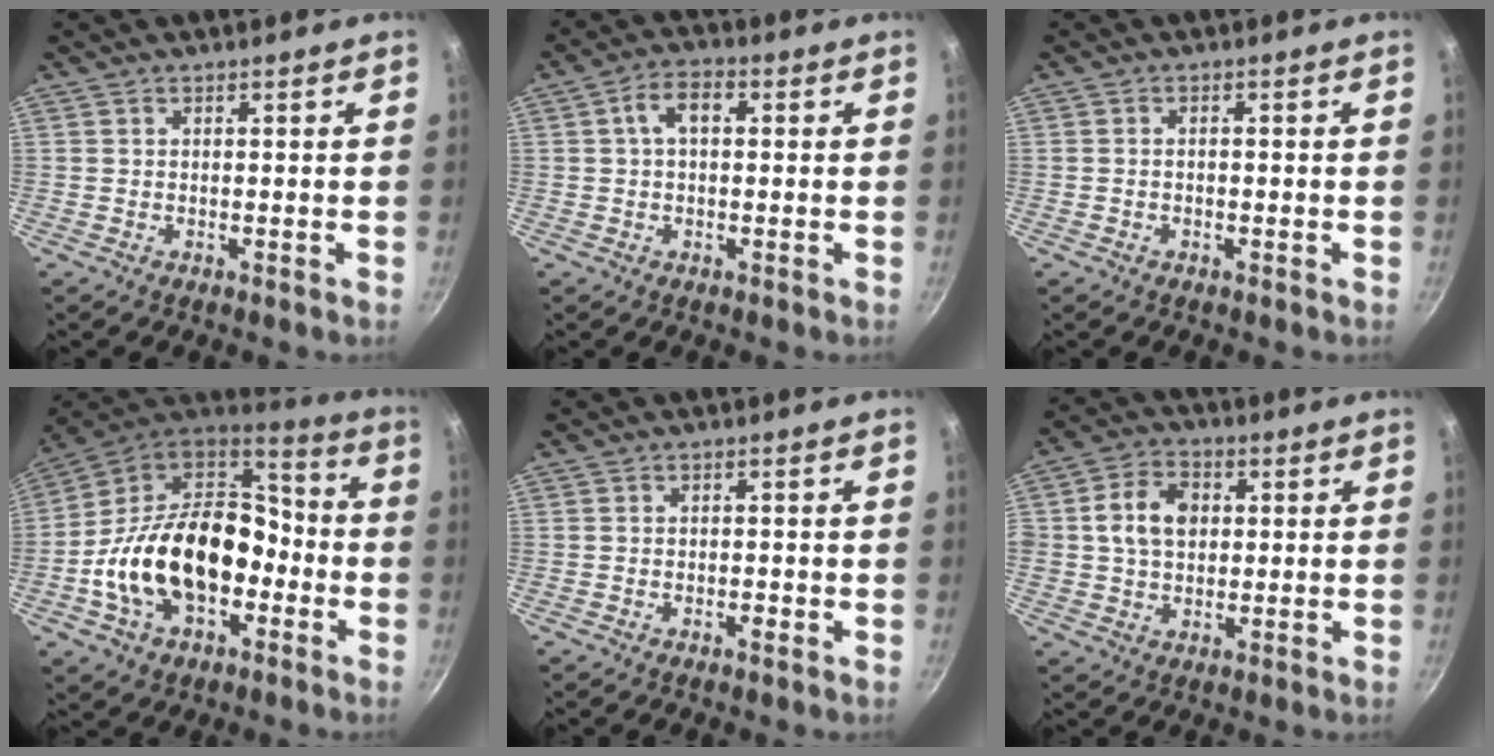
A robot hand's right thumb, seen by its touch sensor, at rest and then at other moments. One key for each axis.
{"total": 5.3, "fx": 0.9, "fy": 3.2, "fz": 4.2, "tx": -0.069, "ty": 0.015, "tz": 0.008}
{"total": 1.1, "fx": -0.4, "fy": 0.6, "fz": 0.8, "tx": -0.018, "ty": 0.007, "tz": -0.008}
{"total": 24.3, "fx": -5.6, "fy": 16.0, "fz": 17.4, "tx": -0.279, "ty": 0.064, "tz": -0.101}
{"total": 1.3, "fx": -0.6, "fy": 0.6, "fz": 0.9, "tx": -0.017, "ty": 0.004, "tz": -0.012}
{"total": 8.5, "fx": 1.2, "fy": 6.6, "fz": 5.3, "tx": -0.073, "ty": 0.011, "tz": 0.013}